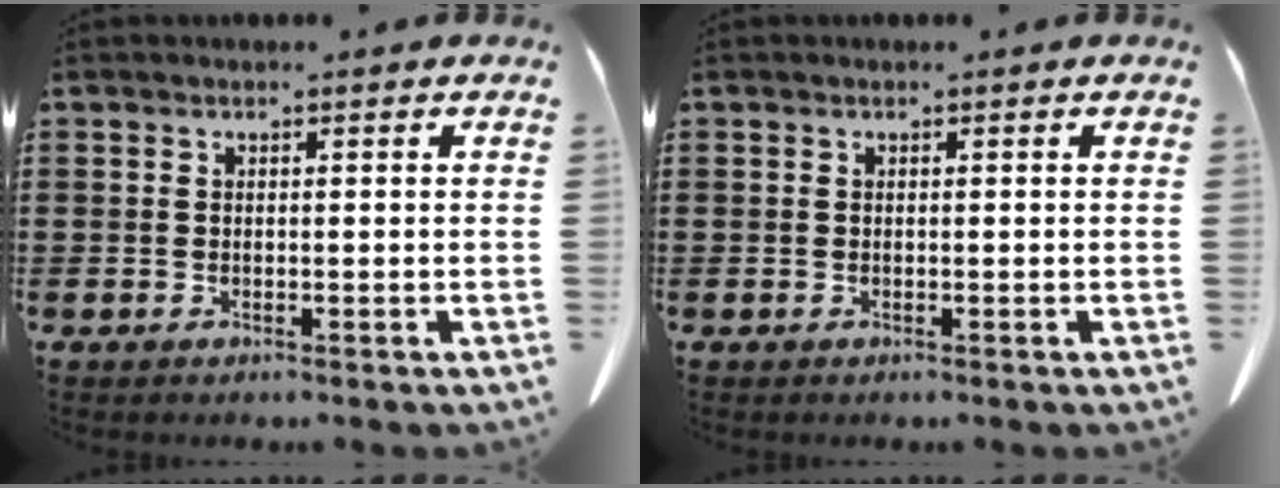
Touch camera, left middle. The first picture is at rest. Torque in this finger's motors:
{"motor_torque": [-0.99, -1.15, 0.04, -0.01]}